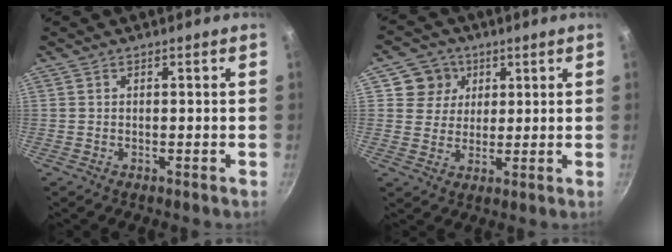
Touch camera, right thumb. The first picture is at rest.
{"total": 6.7, "force": [2.5, 6.1, 1.2], "torque": [0.019, -0.001, 0.036]}